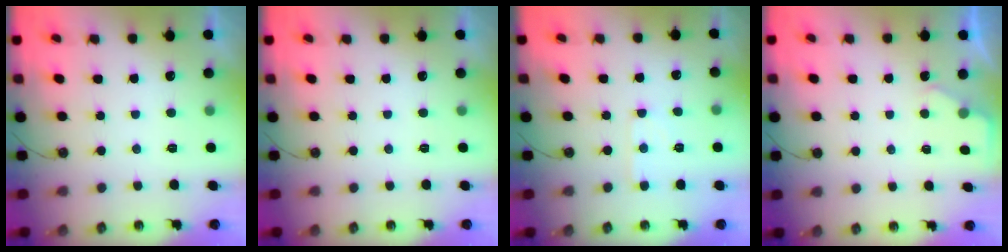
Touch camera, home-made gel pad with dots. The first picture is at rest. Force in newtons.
{"total": 0.0}
{"total": 4.1, "press": 4.1, "slide": 0.6}
{"total": 1.9, "press": 1.9, "slide": 0.3}